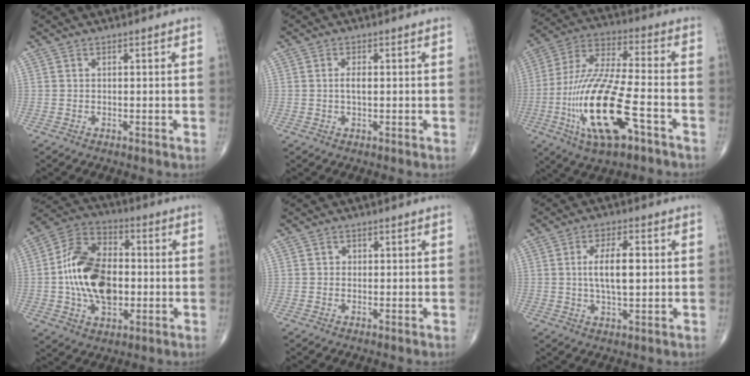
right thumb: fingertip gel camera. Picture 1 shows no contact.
{"total": 2.0, "force": [0.0, 0.9, 1.8], "torque": [-0.035, 0.001, 0.000]}
{"total": 21.3, "force": [-7.3, 7.1, 18.7], "torque": [-0.400, 0.027, -0.122]}
{"total": 17.9, "force": [-1.0, 11.2, 13.9], "torque": [-0.234, 0.023, -0.018]}
{"total": 0.9, "force": [0.1, 0.8, 0.2], "torque": [0.003, 0.002, 0.001]}
{"total": 8.2, "force": [0.8, 3.3, 7.5], "torque": [-0.131, 0.000, 0.013]}